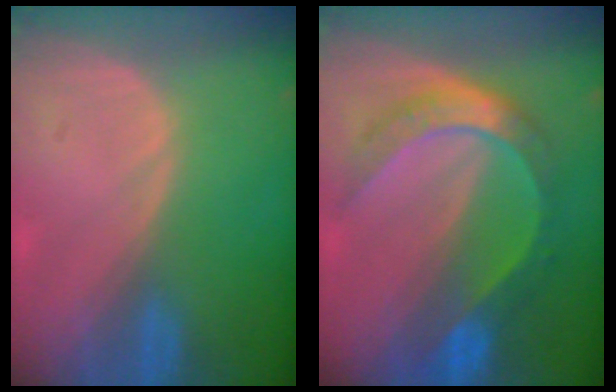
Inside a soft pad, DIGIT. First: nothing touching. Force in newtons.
{"total": 8.3, "press": 8.2, "slide": 0.8}